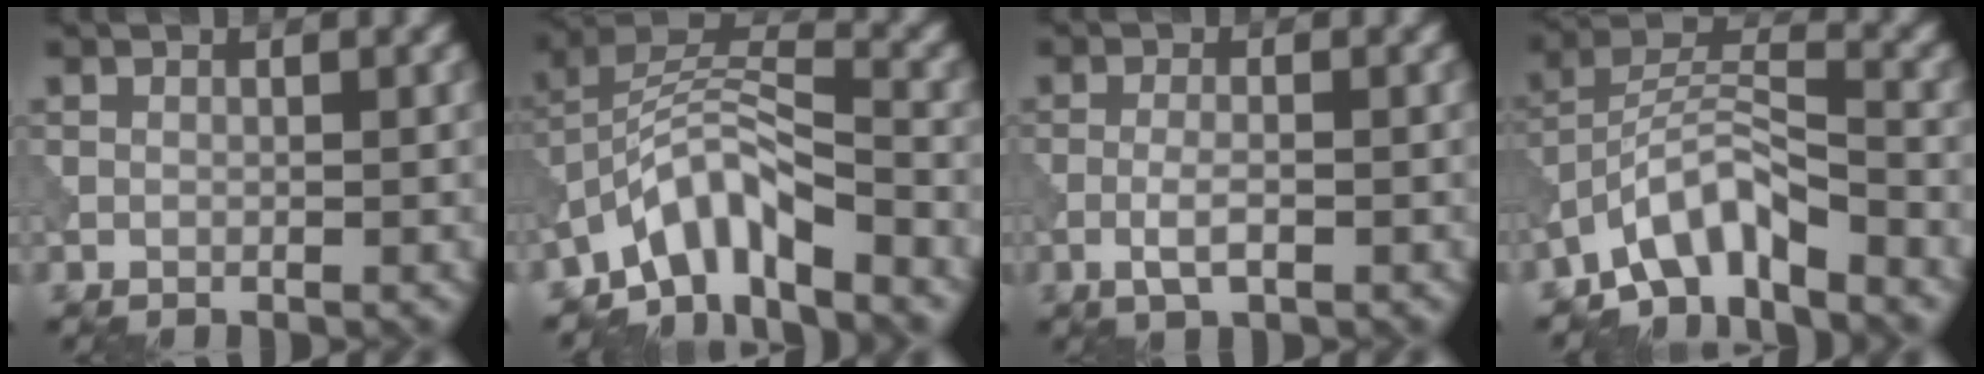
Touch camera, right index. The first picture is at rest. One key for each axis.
{"total": 6.8, "fx": -5.0, "fy": 2.2, "fz": 4.1, "tx": -0.061, "ty": 0.011, "tz": -0.100}
{"total": 2.2, "fx": -0.8, "fy": 0.6, "fz": 1.9, "tx": -0.039, "ty": 0.001, "tz": -0.020}
{"total": 5.9, "fx": -4.7, "fy": 1.7, "fz": 3.2, "tx": -0.050, "ty": 0.010, "tz": -0.093}